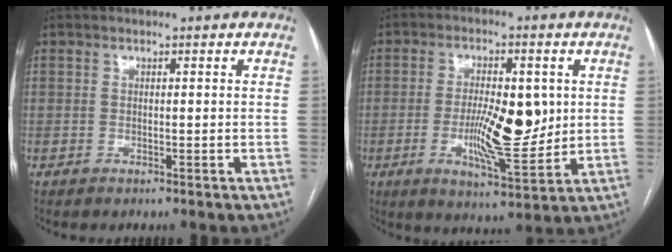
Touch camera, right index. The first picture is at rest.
{"total": 11.1, "force": [-0.2, 3.2, 10.6], "torque": [-0.182, -0.004, 0.000]}